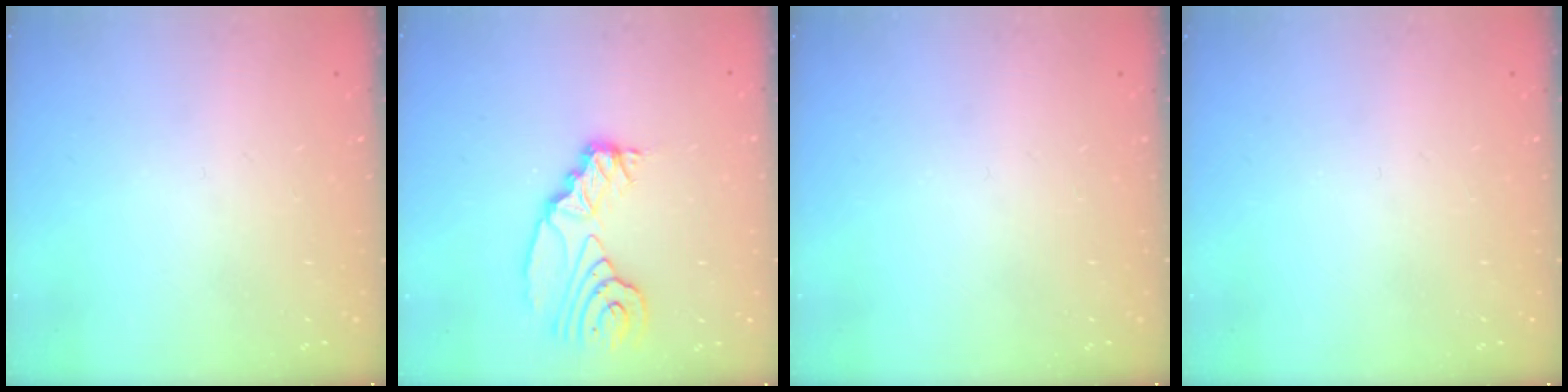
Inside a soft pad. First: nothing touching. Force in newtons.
{"total": 11.2, "press": 11.1, "slide": 1.3}
{"total": 0.0}
{"total": 0.0}